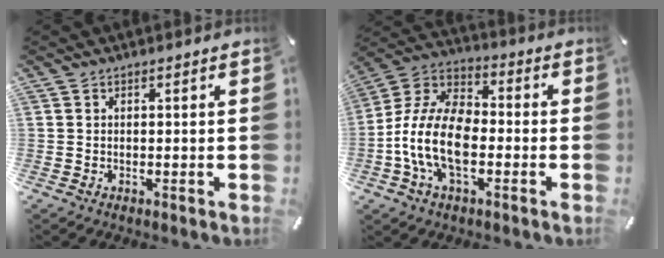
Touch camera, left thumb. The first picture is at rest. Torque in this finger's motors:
{"motor_torque": [0.09, 1.48, 1.69, 1.09, 0.26]}